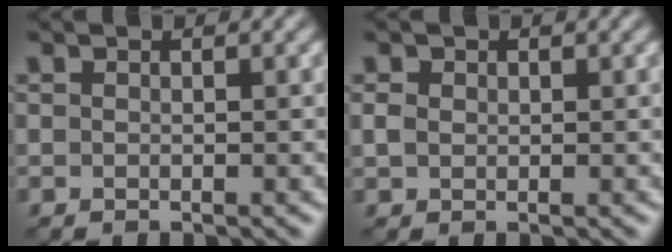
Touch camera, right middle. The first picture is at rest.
{"total": 1.2, "force": [0.3, 1.0, 0.5], "torque": [-0.012, 0.000, 0.003]}